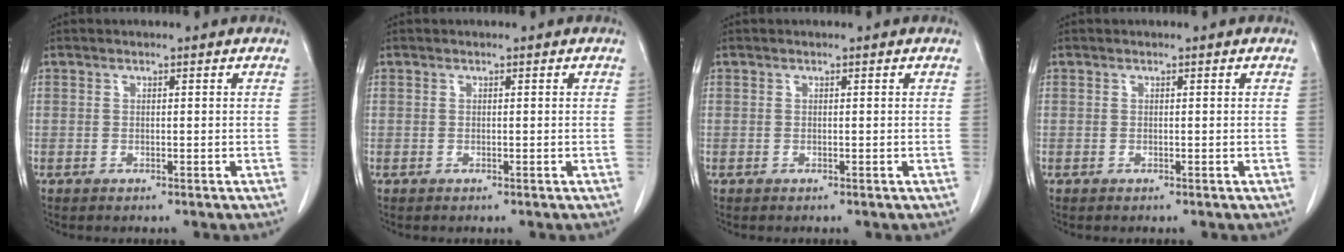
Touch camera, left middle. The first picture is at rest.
{"total": 0.0}
{"total": 0.0}
{"total": 0.0}